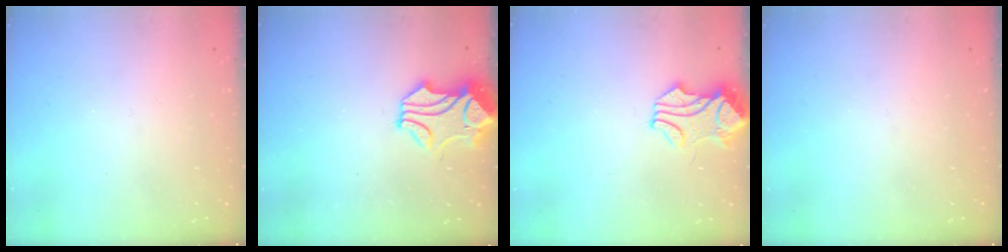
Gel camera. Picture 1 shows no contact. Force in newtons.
{"total": 1.4, "press": 0.6, "slide": 1.3}
{"total": 1.9, "press": 1.8, "slide": 0.8}
{"total": 0.0}